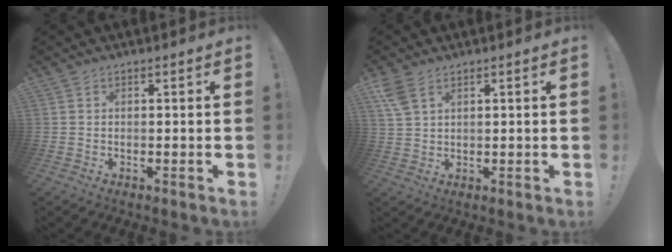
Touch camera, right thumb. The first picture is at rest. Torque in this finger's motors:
{"motor_torque": [-0.19, -0.01, 0.42, 0.58, 0.00]}